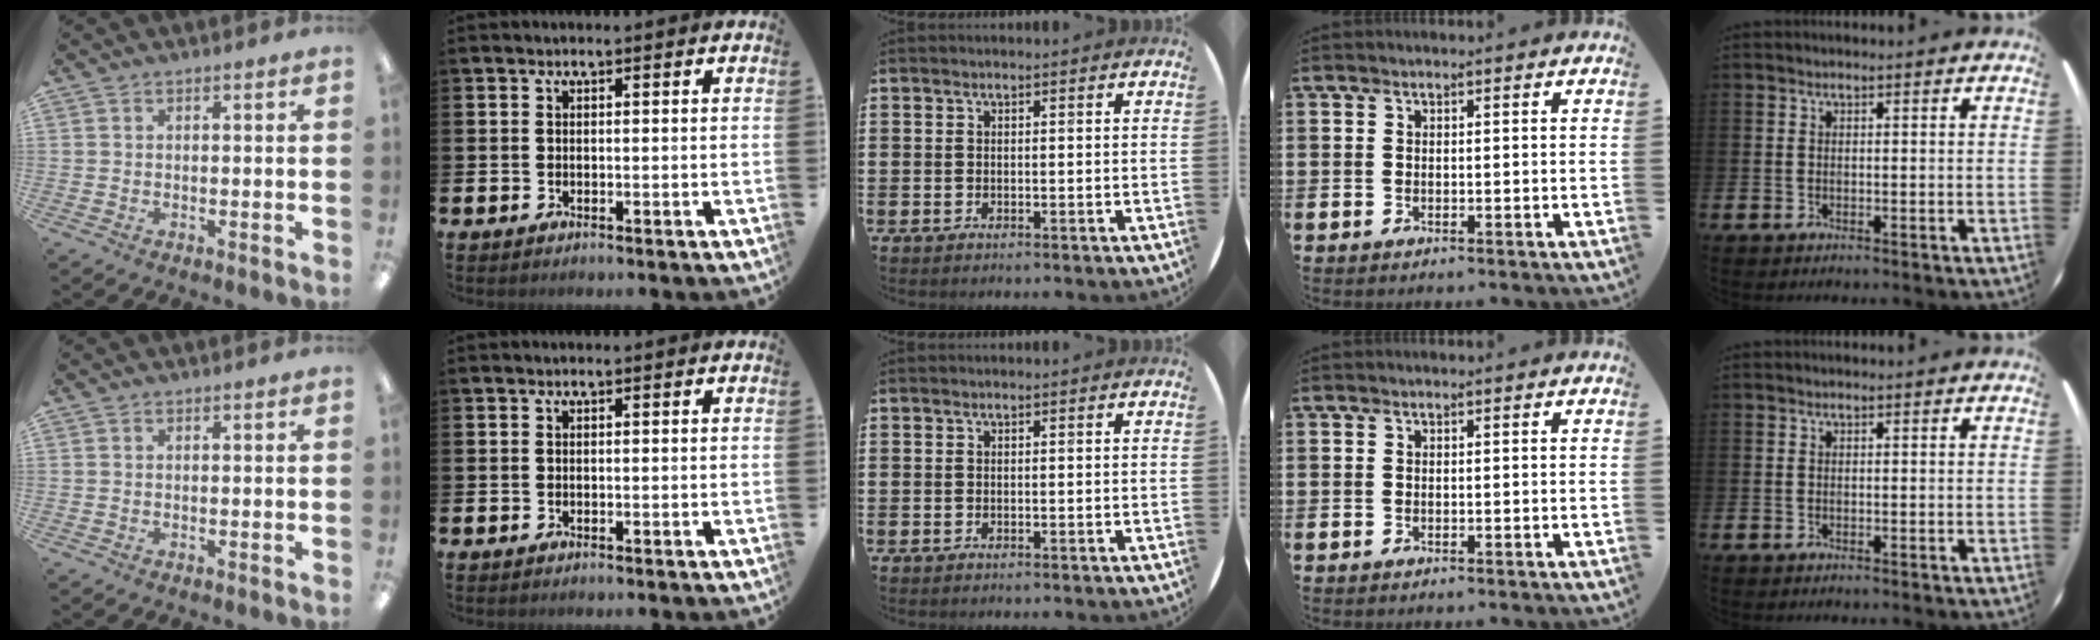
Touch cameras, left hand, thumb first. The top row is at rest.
{}